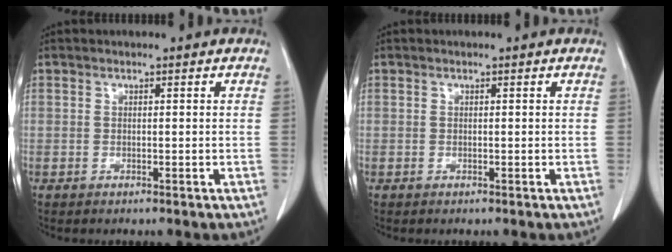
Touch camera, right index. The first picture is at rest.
{"total": 0.0}